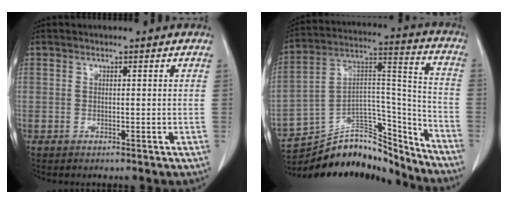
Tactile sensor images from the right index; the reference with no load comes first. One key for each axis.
{"total": 20.6, "fx": -19.2, "fy": 5.7, "fz": 4.6, "tx": -0.085, "ty": 0.062, "tz": -0.309}